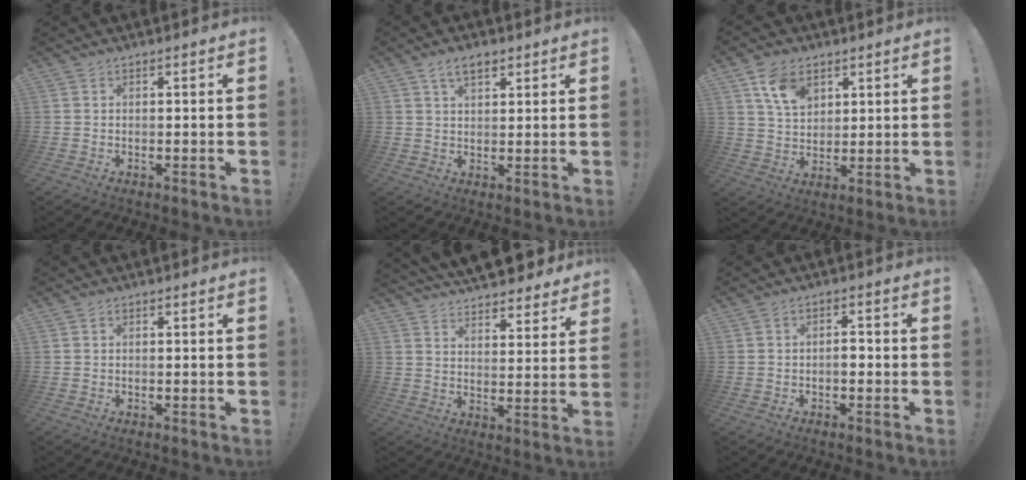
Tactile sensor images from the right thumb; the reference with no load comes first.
{"total": 5.2, "force": [3.2, 2.6, 3.2], "torque": [-0.054, -0.008, 0.057]}
{"total": 9.8, "force": [5.4, 6.3, 5.1], "torque": [-0.081, -0.018, 0.104]}
{"total": 0.0}
{"total": 8.6, "force": [7.8, 2.5, 2.7], "torque": [-0.033, -0.067, 0.138]}
{"total": 2.6, "force": [-0.9, 1.3, 2.0], "torque": [-0.027, 0.002, -0.019]}